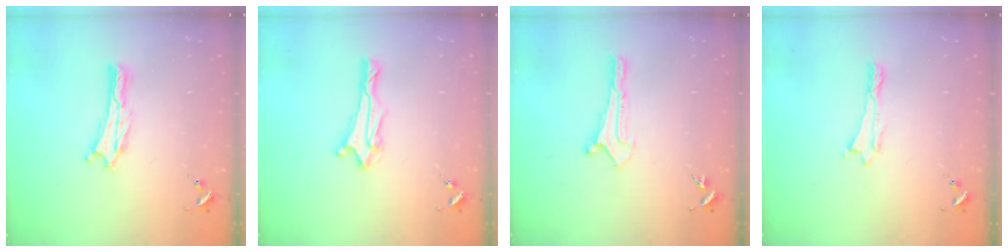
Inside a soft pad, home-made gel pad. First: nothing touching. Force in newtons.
{"total": 2.9, "press": 2.8, "slide": 0.7}
{"total": 0.0}
{"total": 0.0}